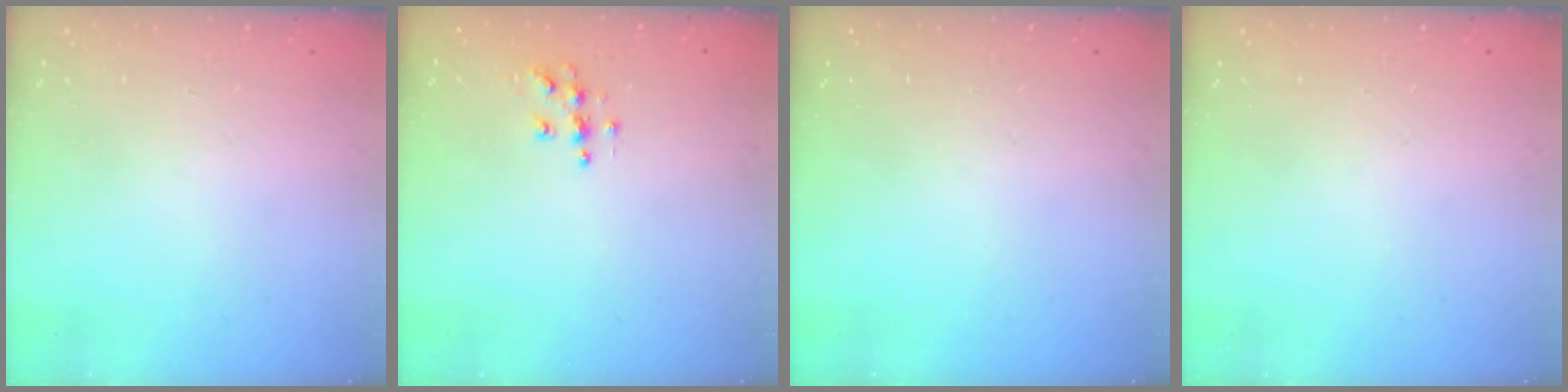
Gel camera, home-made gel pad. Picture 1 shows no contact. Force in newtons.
{"total": 5.7, "press": 5.7, "slide": 0.4}
{"total": 0.0}
{"total": 0.0}